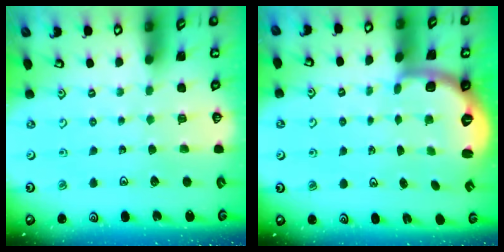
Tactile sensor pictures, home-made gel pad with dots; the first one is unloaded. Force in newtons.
{"total": 2.7, "press": 1.6, "slide": 2.1}